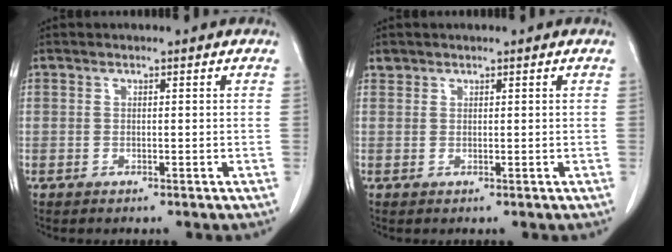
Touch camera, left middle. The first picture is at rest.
{"total": 0.8, "force": [0.7, 0.5, -0.1], "torque": [0.003, 0.006, 0.011]}